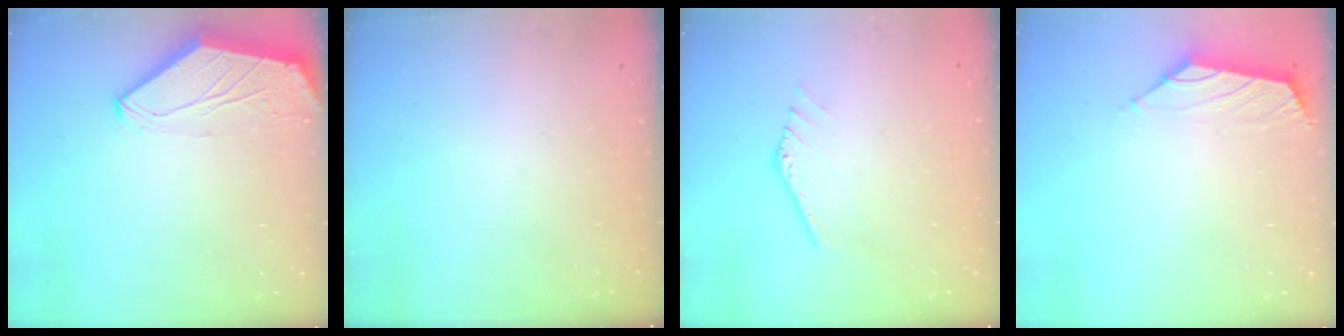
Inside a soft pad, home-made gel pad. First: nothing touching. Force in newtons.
{"total": 0.0}
{"total": 0.5, "press": 0.4, "slide": 0.3}
{"total": 1.6, "press": 1.5, "slide": 0.7}